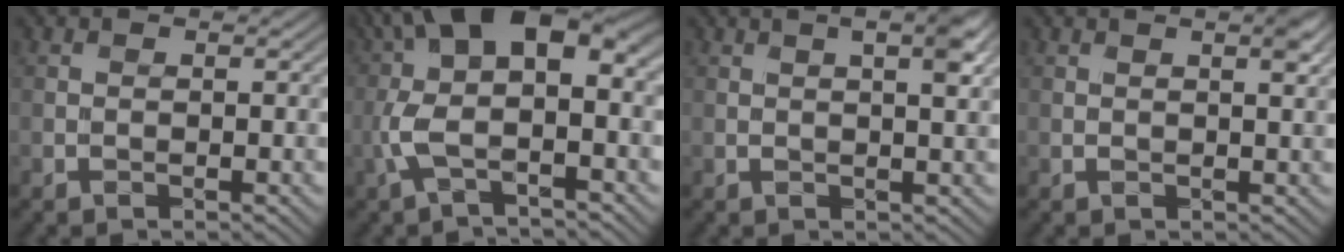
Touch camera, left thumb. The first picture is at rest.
{"total": 10.1, "force": [0.7, 4.1, 9.2], "torque": [-0.189, 0.016, 0.002]}
{"total": 3.5, "force": [1.8, 0.4, 2.9], "torque": [-0.050, 0.004, 0.030]}
{"total": 1.9, "force": [1.2, 0.1, 1.5], "torque": [-0.025, 0.005, 0.021]}